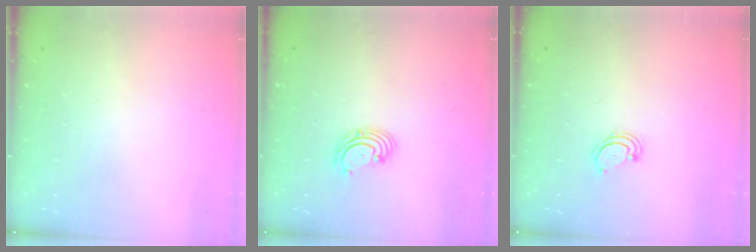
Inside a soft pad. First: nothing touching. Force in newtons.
{"total": 2.9, "press": 2.9, "slide": 0.3}
{"total": 2.8, "press": 2.8, "slide": 0.3}